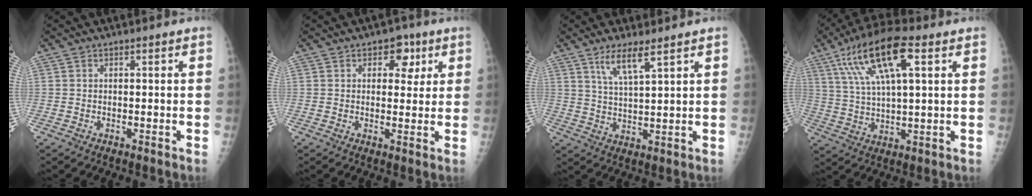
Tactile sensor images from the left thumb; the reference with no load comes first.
{"total": 5.2, "force": [2.1, 3.7, 2.9], "torque": [0.004, -0.003, 0.020]}
{"total": 6.0, "force": [3.8, 0.8, 4.5], "torque": [-0.088, -0.023, 0.079]}
{"total": 15.6, "force": [6.7, 5.2, 13.1], "torque": [-0.236, 0.004, 0.120]}